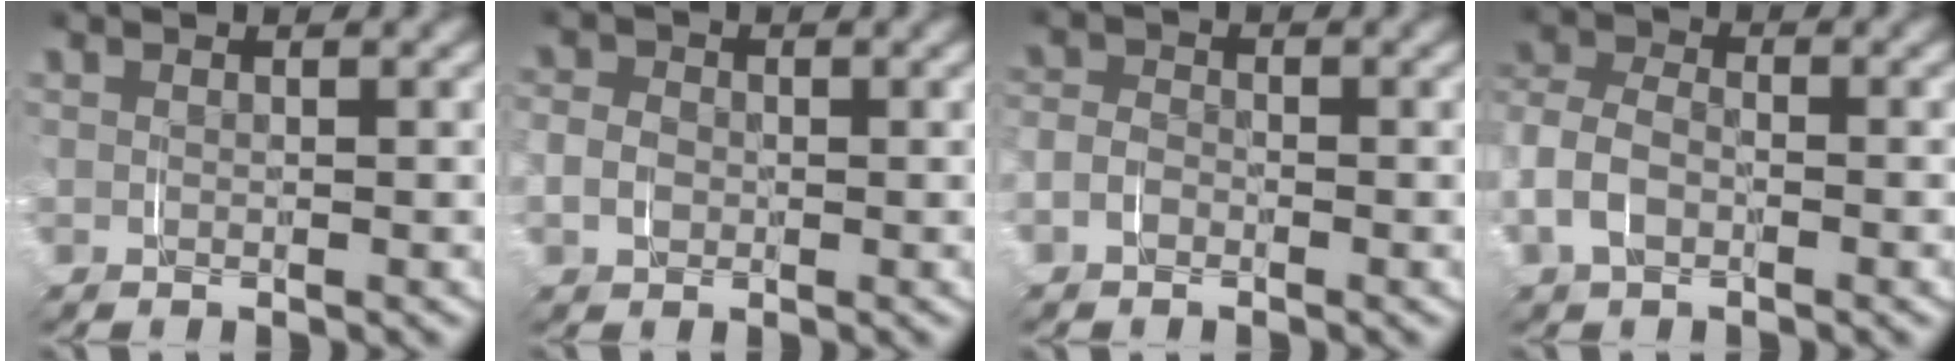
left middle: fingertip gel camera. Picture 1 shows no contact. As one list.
[{"total": 1.4, "force": [-0.3, 1.3, -0.4], "torque": [0.020, -0.001, -0.010]}, {"total": 2.1, "force": [-1.5, 1.4, -0.6], "torque": [0.005, -0.006, -0.031]}, {"total": 2.3, "force": [-1.1, 2.0, 0.2], "torque": [-0.014, 0.004, -0.029]}]